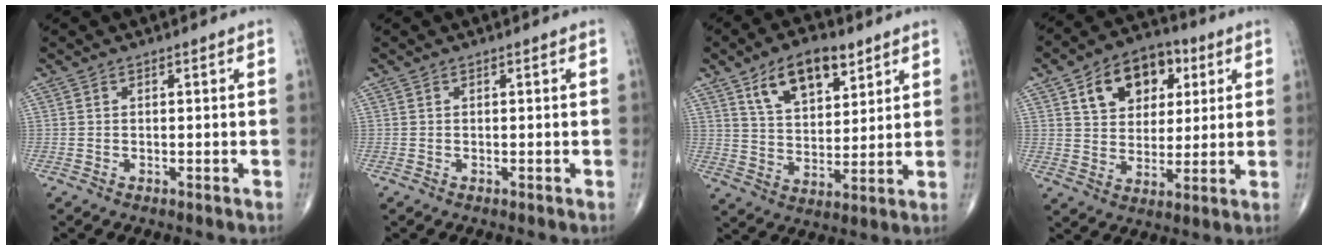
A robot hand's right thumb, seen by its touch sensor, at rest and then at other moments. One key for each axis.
{"total": 0.0}
{"total": 12.7, "fx": 7.1, "fy": 6.5, "fz": 8.3, "tx": -0.114, "ty": -0.031, "tz": 0.128}
{"total": 13.8, "fx": 5.5, "fy": 9.6, "fz": 8.2, "tx": -0.088, "ty": -0.004, "tz": 0.088}